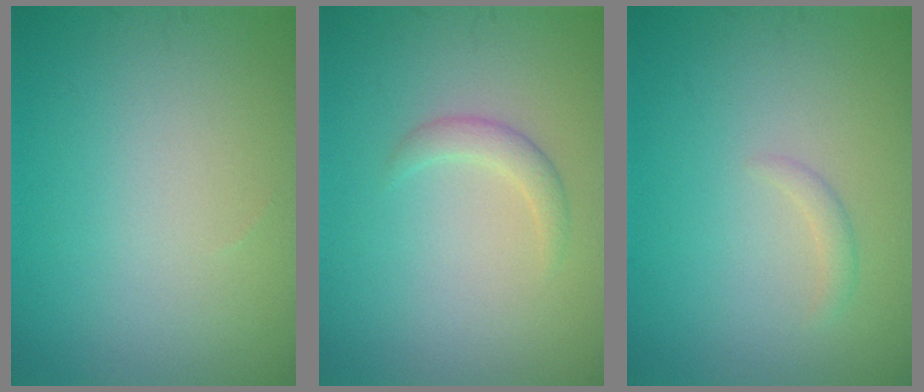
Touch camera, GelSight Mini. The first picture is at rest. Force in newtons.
{"total": 1.6, "press": 1.6, "slide": 0.2}
{"total": 1.0, "press": 1.0, "slide": 0.1}